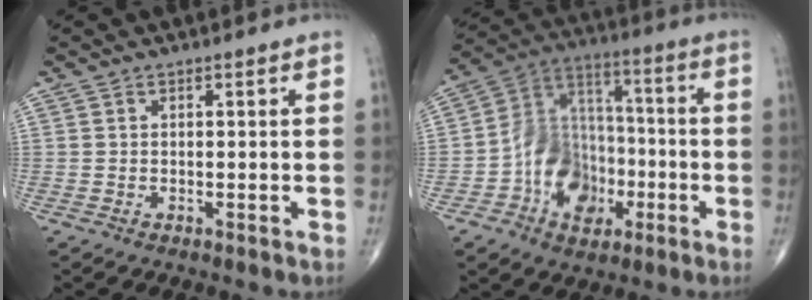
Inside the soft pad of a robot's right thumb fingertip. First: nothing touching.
{"total": 14.8, "force": [-4.6, 11.4, 8.2], "torque": [-0.093, 0.047, -0.081]}